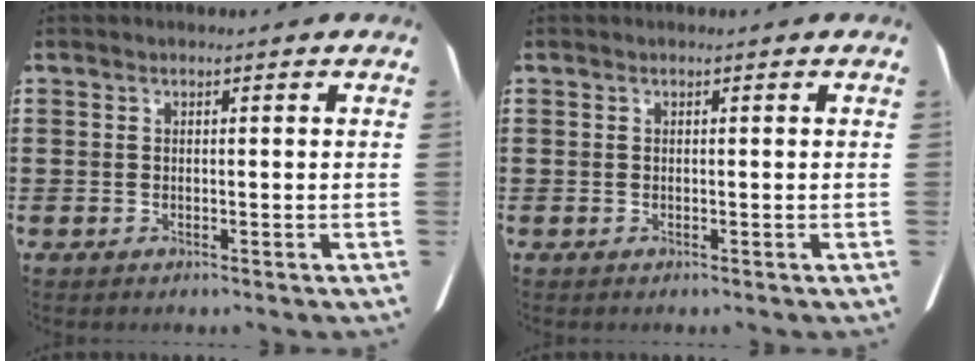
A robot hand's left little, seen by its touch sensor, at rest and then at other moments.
{"total": 0.0}